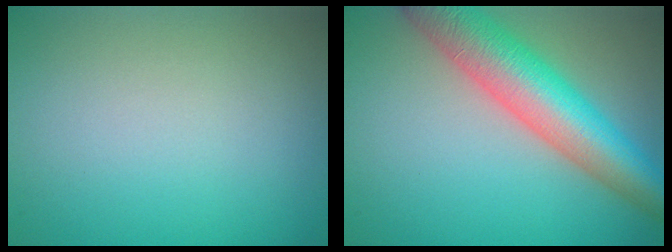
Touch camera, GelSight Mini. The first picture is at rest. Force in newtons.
{"total": 8.4, "press": 8.4, "slide": 0.3}